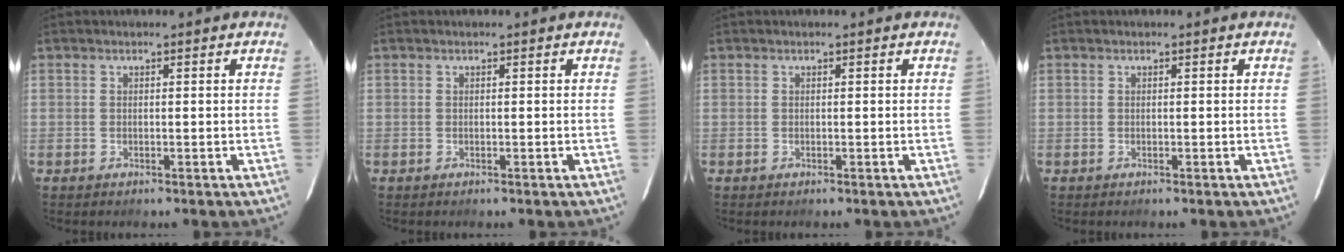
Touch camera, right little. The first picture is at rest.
{"total": 0.0}
{"total": 0.0}
{"total": 0.0}